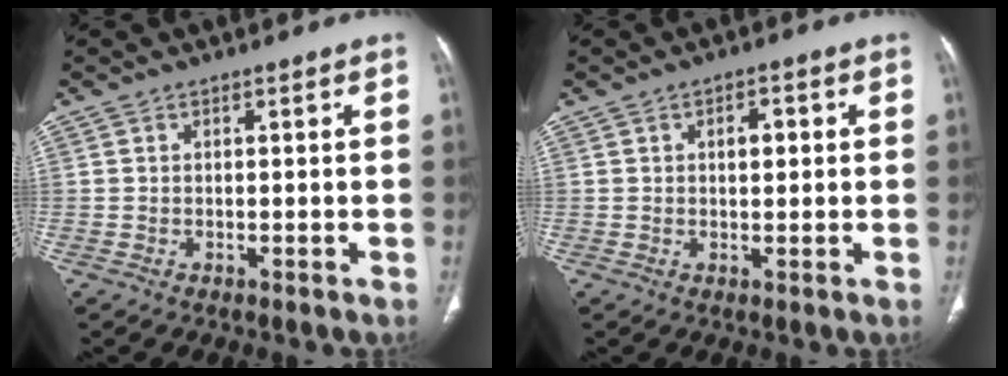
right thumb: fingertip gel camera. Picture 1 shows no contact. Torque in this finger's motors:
{"motor_torque": [-0.68, 0.22, -0.03, 0.11, 0.00]}